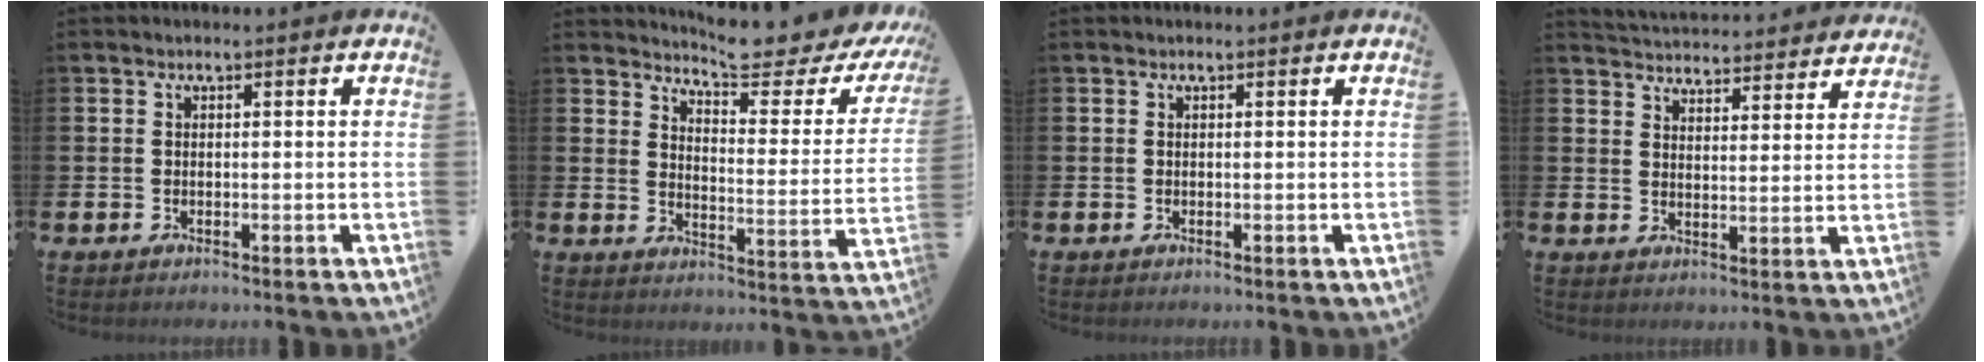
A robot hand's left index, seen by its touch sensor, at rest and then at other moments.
{"total": 6.8, "force": [6.3, 0.7, 2.4], "torque": [-0.062, -0.046, 0.105]}
{"total": 0.0}
{"total": 5.0, "force": [4.9, 0.5, -0.2], "torque": [-0.011, -0.039, 0.088]}